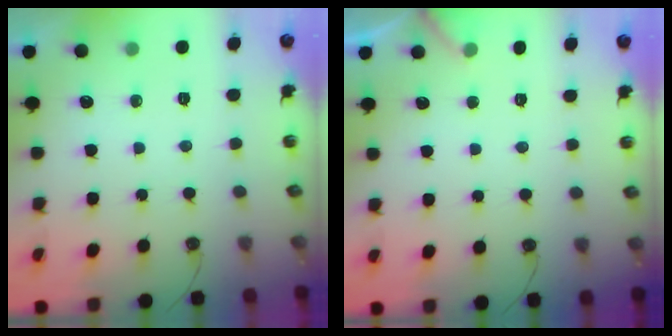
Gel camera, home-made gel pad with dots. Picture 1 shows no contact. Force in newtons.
{"total": 3.9, "press": 3.9, "slide": 0.5}